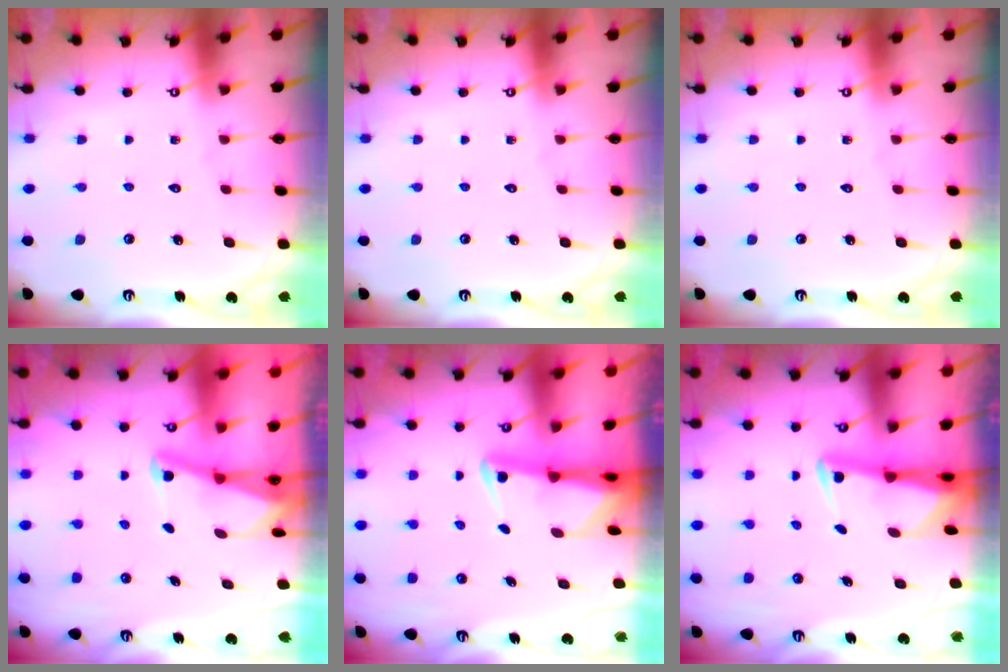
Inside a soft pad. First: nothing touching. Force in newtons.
{"total": 0.0}
{"total": 0.0}
{"total": 2.1, "press": 2.1, "slide": 0.4}
{"total": 2.5, "press": 2.5, "slide": 0.5}
{"total": 3.0, "press": 2.9, "slide": 0.6}